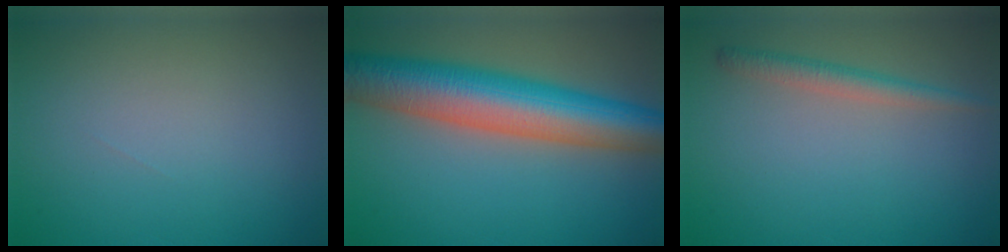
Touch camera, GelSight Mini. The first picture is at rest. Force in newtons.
{"total": 10.6, "press": 10.6, "slide": 0.3}
{"total": 2.1, "press": 2.1, "slide": 0.1}